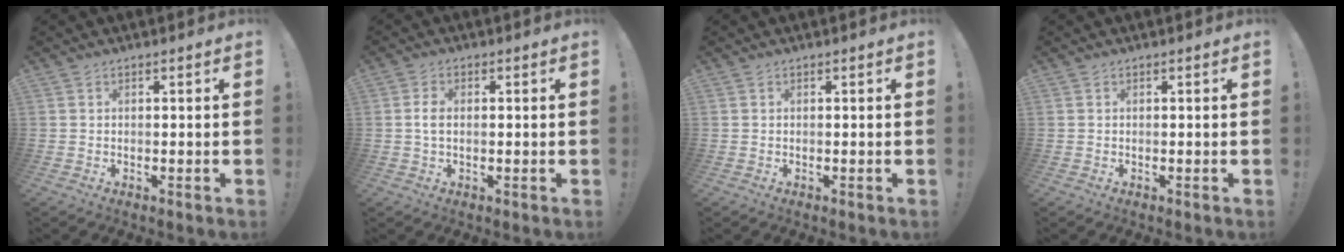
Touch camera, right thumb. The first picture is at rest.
{"total": 3.0, "force": [0.0, 1.7, 2.5], "torque": [-0.050, 0.002, -0.003]}
{"total": 0.0}
{"total": 0.0}